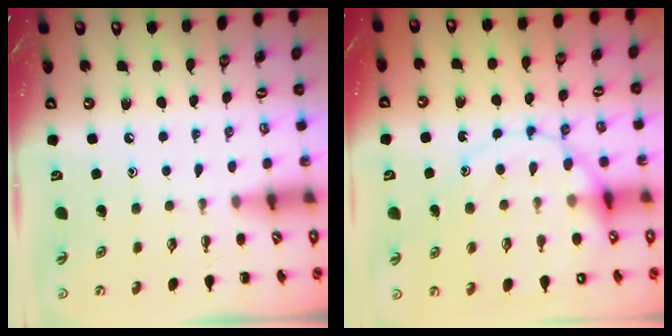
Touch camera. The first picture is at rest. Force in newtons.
{"total": 14.5, "press": 14.4, "slide": 2.1}